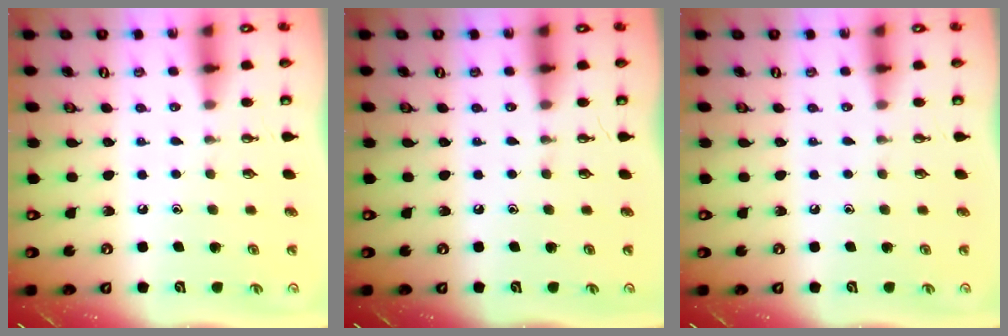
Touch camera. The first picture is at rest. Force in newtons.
{"total": 0.0}
{"total": 0.0}